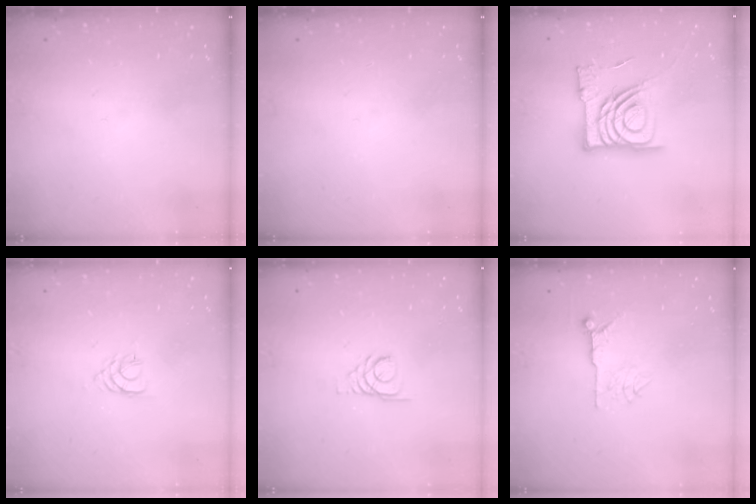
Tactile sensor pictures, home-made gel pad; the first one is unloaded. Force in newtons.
{"total": 0.0}
{"total": 14.9, "press": 14.8, "slide": 1.8}
{"total": 2.0, "press": 1.9, "slide": 0.3}
{"total": 3.4, "press": 3.3, "slide": 0.3}
{"total": 7.2, "press": 7.2, "slide": 0.5}